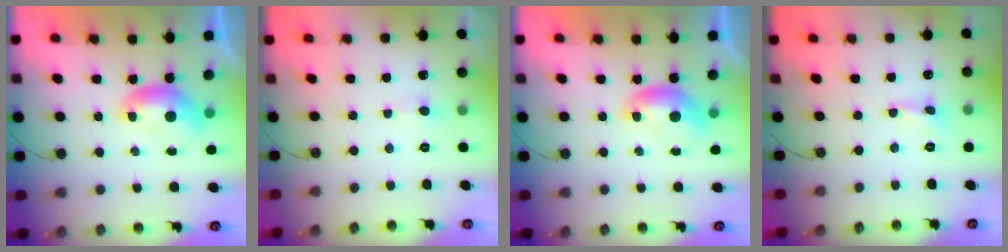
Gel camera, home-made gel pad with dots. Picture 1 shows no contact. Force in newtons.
{"total": 0.7, "press": 0.5, "slide": 0.5}
{"total": 0.0}
{"total": 1.1, "press": 1.0, "slide": 0.4}